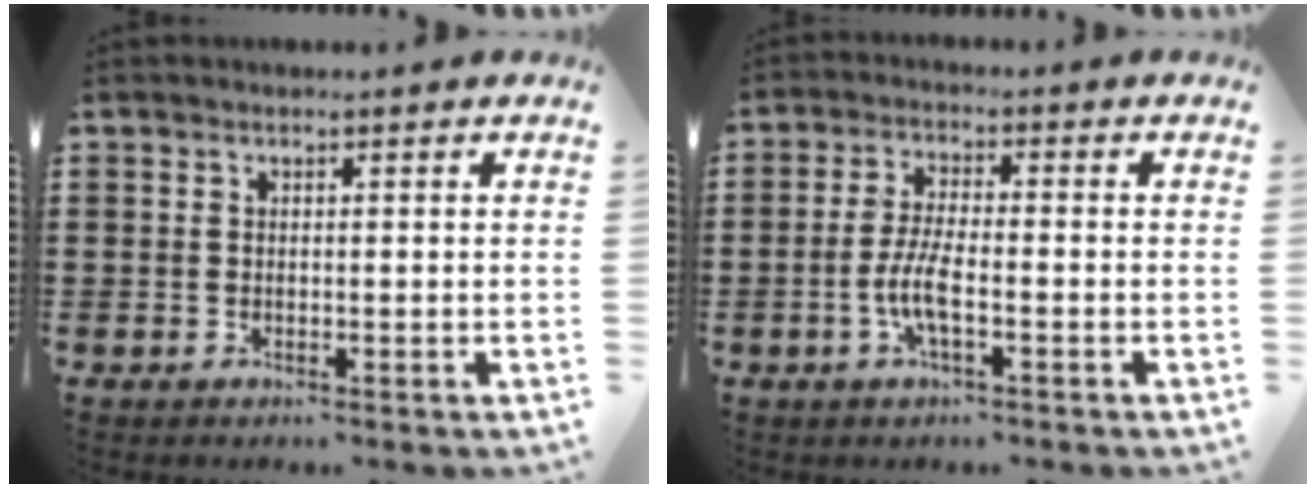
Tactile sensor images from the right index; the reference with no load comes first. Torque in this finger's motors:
{"motor_torque": [2.14, 0.00, 0.36, 0.05]}